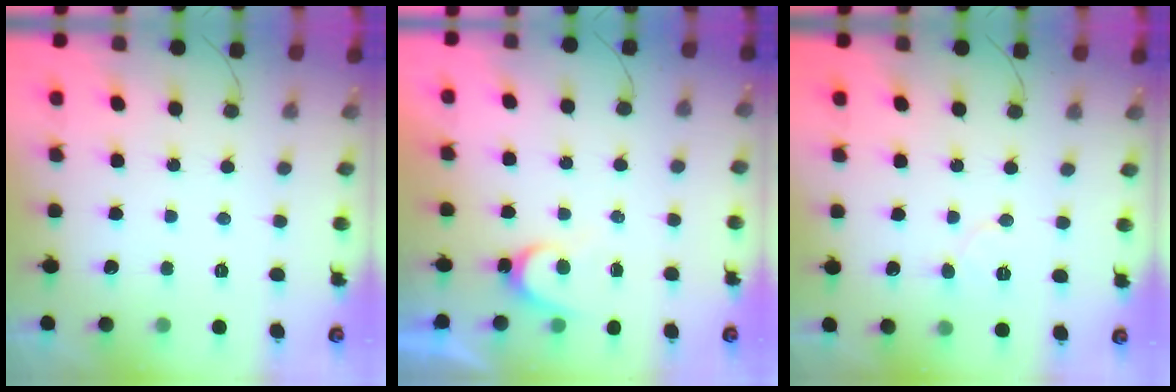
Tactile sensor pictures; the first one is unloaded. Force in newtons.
{"total": 4.9, "press": 4.8, "slide": 0.5}
{"total": 6.7, "press": 6.7, "slide": 0.6}